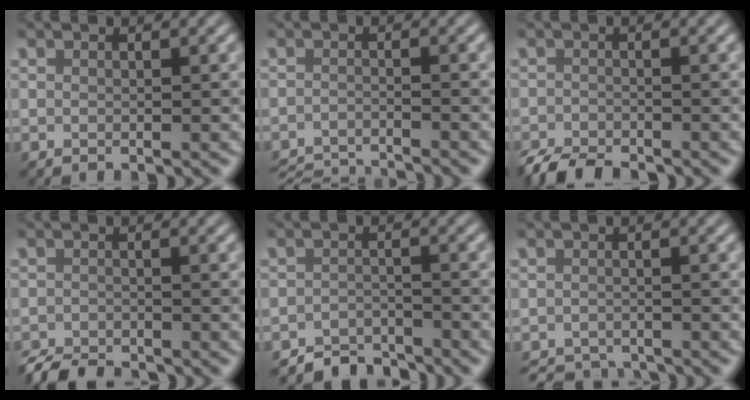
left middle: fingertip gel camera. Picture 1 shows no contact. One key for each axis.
{"total": 6.3, "fx": -6.1, "fy": 0.6, "fz": 1.6, "tx": -0.028, "ty": -0.017, "tz": -0.099}
{"total": 3.4, "fx": -3.1, "fy": 0.7, "fz": 1.1, "tx": -0.017, "ty": -0.009, "tz": -0.062}
{"total": 3.3, "fx": -3.2, "fy": 0.6, "fz": 0.7, "tx": -0.009, "ty": -0.009, "tz": -0.062}
{"total": 3.0, "fx": -2.9, "fy": 0.6, "fz": 0.4, "tx": -0.001, "ty": 0.006, "tz": -0.057}
{"total": 3.4, "fx": -3.3, "fy": 0.7, "fz": 0.4, "tx": -0.005, "ty": -0.007, "tz": -0.055}